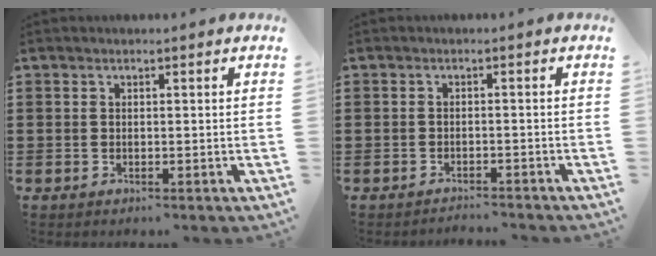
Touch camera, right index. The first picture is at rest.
{"total": 1.6, "force": [-1.6, 0.0, -0.1], "torque": [-0.004, 0.002, -0.034]}